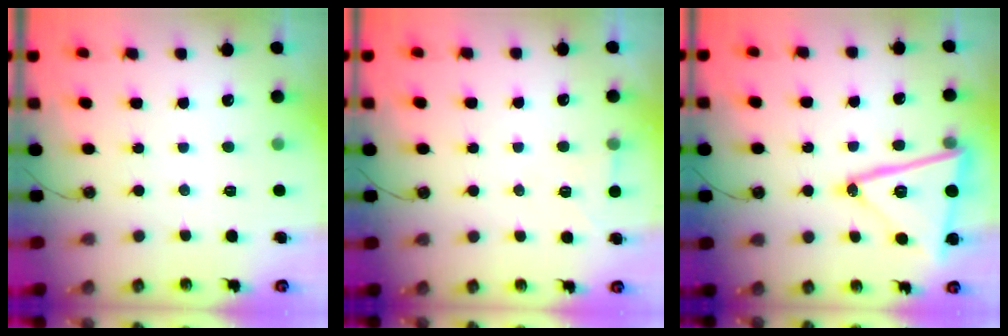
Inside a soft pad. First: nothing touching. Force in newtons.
{"total": 5.8, "press": 3.7, "slide": 4.5}
{"total": 18.7, "press": 18.6, "slide": 1.3}